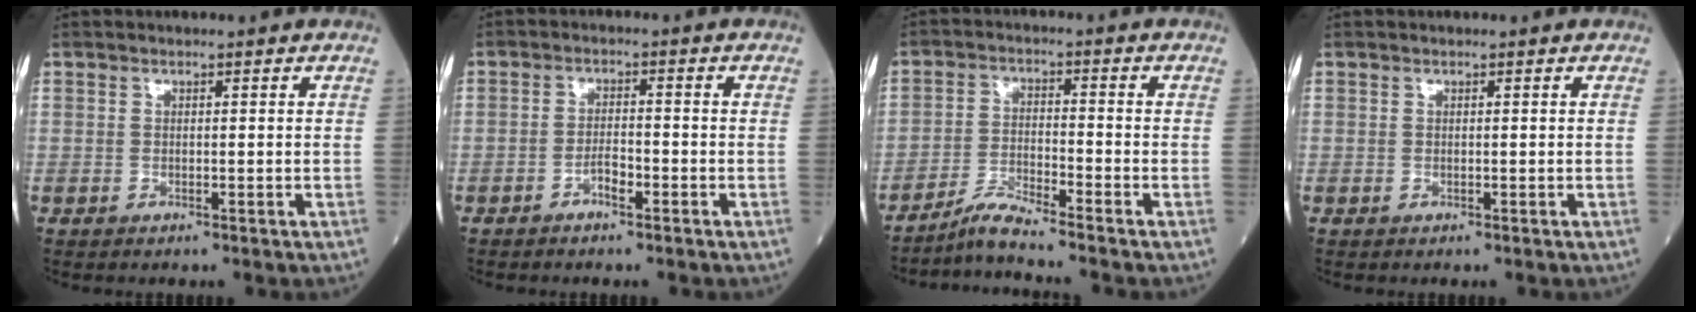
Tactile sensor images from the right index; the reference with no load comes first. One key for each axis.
{"total": 2.5, "fx": -1.5, "fy": 0.6, "fz": 1.8, "tx": -0.030, "ty": 0.004, "tz": -0.029}
{"total": 4.7, "fx": -4.4, "fy": -1.2, "fz": 1.3, "tx": -0.034, "ty": -0.023, "tz": -0.088}
{"total": 0.0}